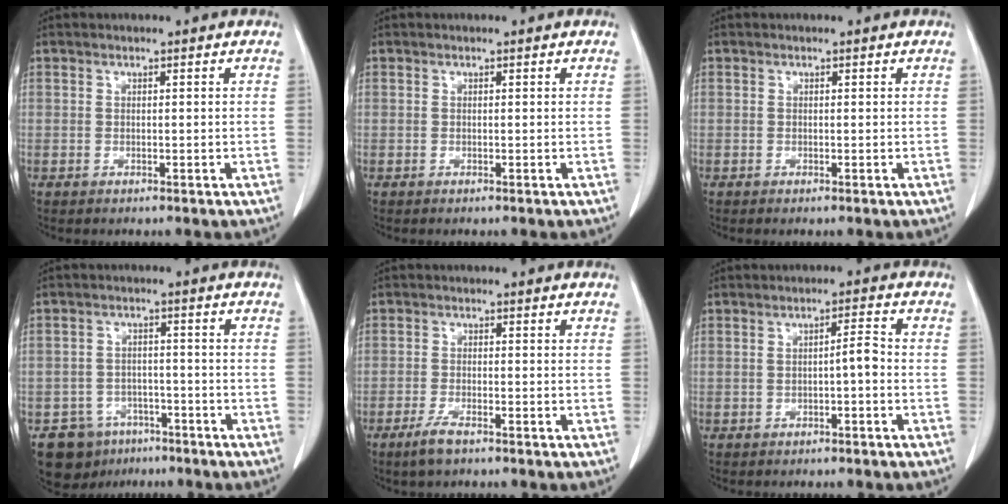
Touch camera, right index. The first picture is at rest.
{"total": 0.0}
{"total": 0.0}
{"total": 7.8, "force": [-4.9, 5.9, 1.1], "torque": [-0.015, 0.014, -0.071]}
{"total": 3.4, "force": [-2.4, 0.7, 2.3], "torque": [-0.052, -0.004, -0.046]}
{"total": 2.5, "force": [-0.6, 0.3, 2.5], "torque": [-0.035, 0.006, -0.008]}